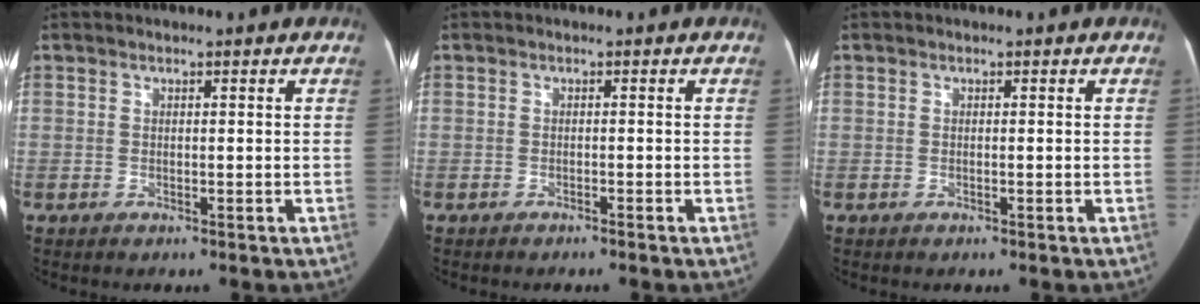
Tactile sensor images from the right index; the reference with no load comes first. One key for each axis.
{"total": 0.6, "fx": -0.5, "fy": 0.0, "fz": 0.2, "tx": -0.009, "ty": 0.000, "tz": -0.010}
{"total": 0.0}